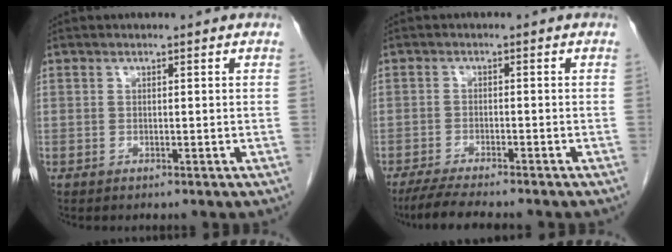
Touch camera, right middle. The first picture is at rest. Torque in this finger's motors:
{"motor_torque": [0.15, -0.09, 0.04, 0.03]}